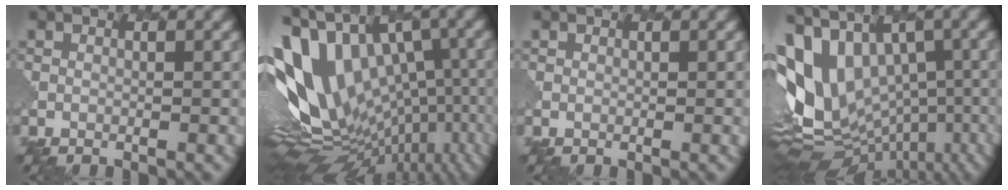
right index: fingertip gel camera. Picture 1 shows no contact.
{"total": 15.7, "force": [1.5, 9.2, 12.6], "torque": [-0.203, 0.002, 0.065]}
{"total": 0.0}
{"total": 12.6, "force": [0.9, 8.4, 9.4], "torque": [-0.180, 0.007, 0.063]}